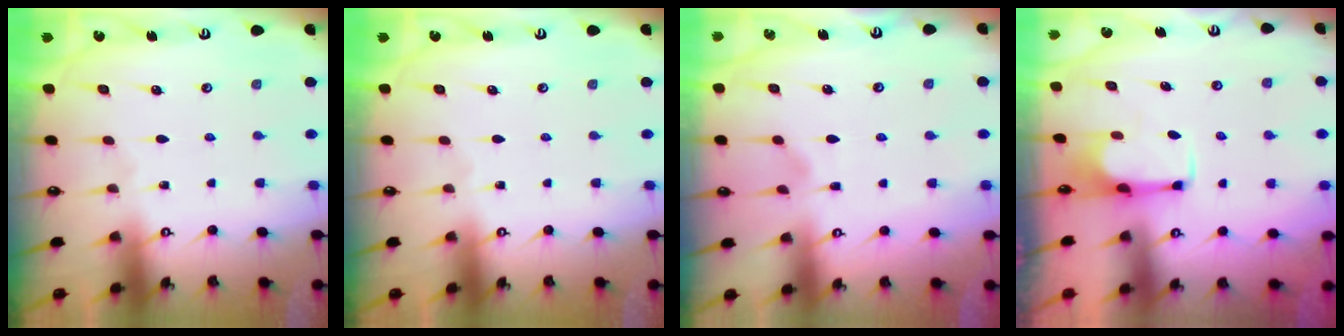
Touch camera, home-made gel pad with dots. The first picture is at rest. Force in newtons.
{"total": 0.0}
{"total": 1.8, "press": 1.3, "slide": 1.2}
{"total": 2.8, "press": 2.6, "slide": 1.0}